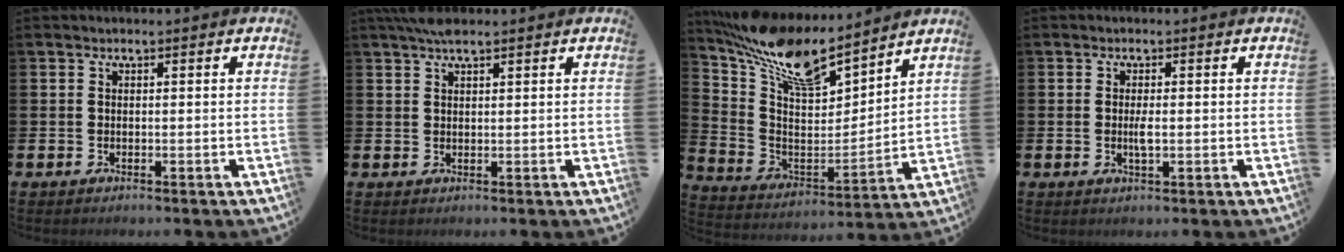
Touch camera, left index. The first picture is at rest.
{"total": 3.0, "force": [2.5, 0.8, 1.5], "torque": [-0.027, -0.003, 0.043]}
{"total": 13.5, "force": [11.5, 3.7, 6.1], "torque": [-0.154, -0.063, 0.204]}
{"total": 1.7, "force": [-0.1, 0.4, 1.6], "torque": [-0.035, 0.001, -0.002]}